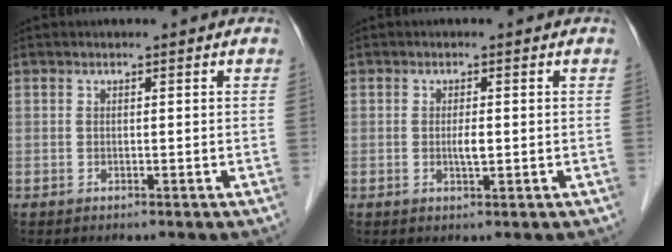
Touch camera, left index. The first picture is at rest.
{"total": 1.8, "force": [-0.2, 0.3, 1.7], "torque": [-0.035, -0.002, -0.003]}